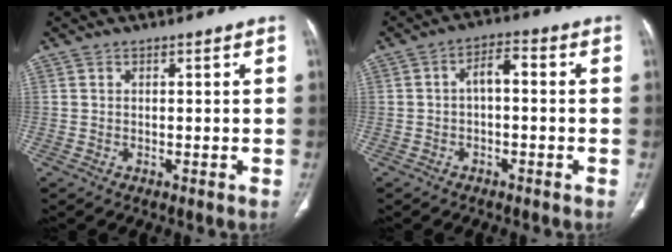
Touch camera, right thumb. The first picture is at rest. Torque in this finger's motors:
{"motor_torque": [0.91, 1.00, 0.37, 0.32, 0.03]}